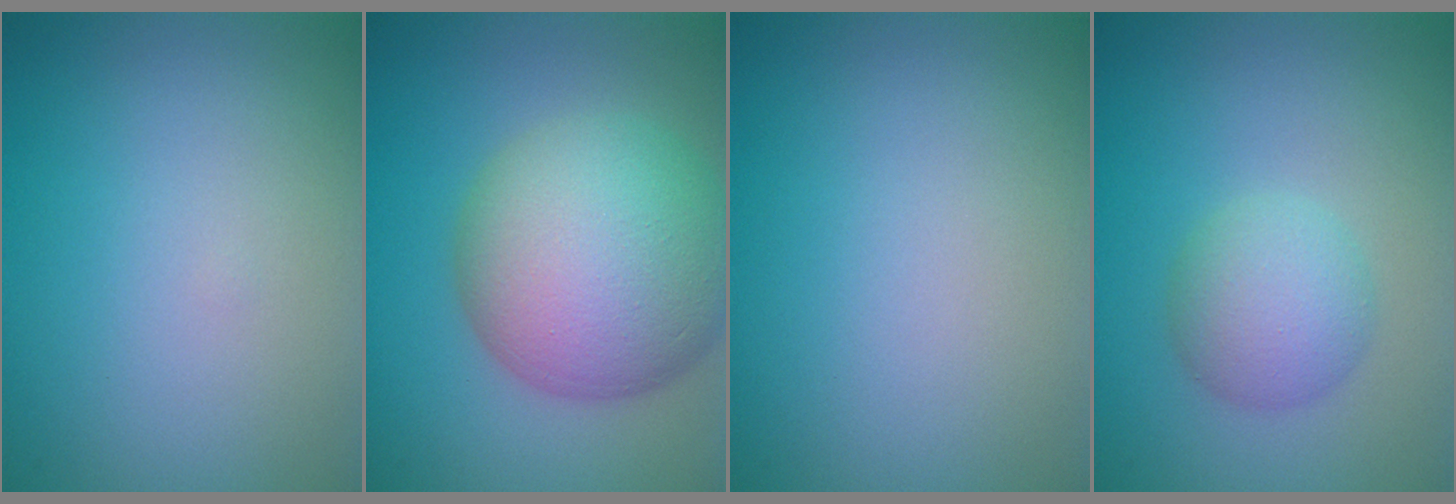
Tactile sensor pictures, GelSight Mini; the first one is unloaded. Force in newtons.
{"total": 11.7, "press": 11.7, "slide": 0.4}
{"total": 0.0}
{"total": 3.5, "press": 3.5, "slide": 0.1}